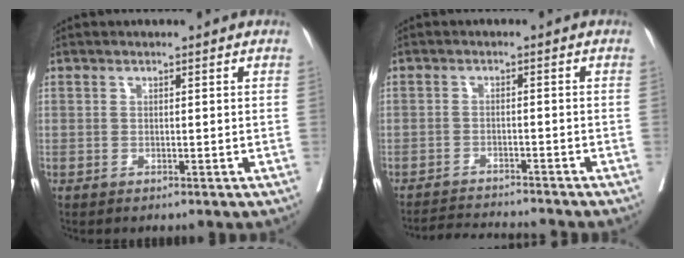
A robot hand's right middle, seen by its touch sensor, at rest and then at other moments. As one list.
[{"total": 6.7, "force": [-6.6, -0.3, 1.2], "torque": [-0.017, -0.007, -0.106]}]